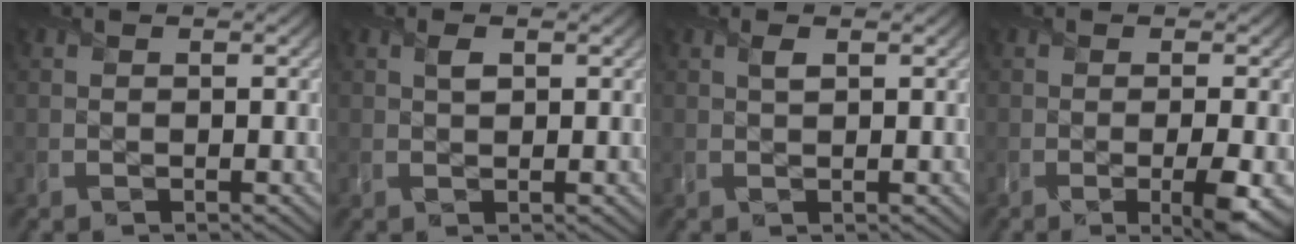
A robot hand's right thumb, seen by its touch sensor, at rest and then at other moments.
{"total": 1.2, "force": [0.6, 0.7, 0.7], "torque": [-0.016, 0.000, 0.011]}
{"total": 1.0, "force": [0.6, 0.4, 0.7], "torque": [-0.017, 0.000, 0.012]}
{"total": 4.2, "force": [-1.2, 0.7, 3.9], "torque": [-0.066, -0.004, -0.021]}